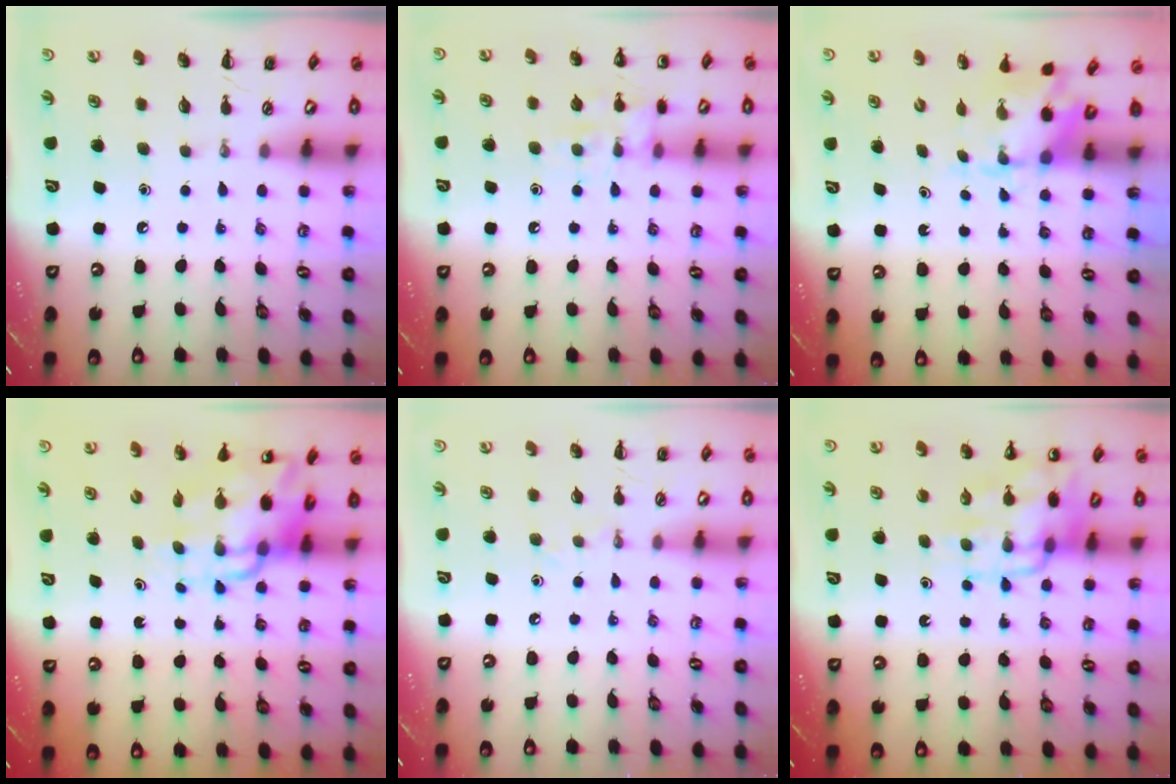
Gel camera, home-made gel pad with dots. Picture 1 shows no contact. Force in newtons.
{"total": 8.6, "press": 8.5, "slide": 0.8}
{"total": 4.1, "press": 4.1, "slide": 0.4}
{"total": 12.1, "press": 11.6, "slide": 3.3}
{"total": 3.2, "press": 3.1, "slide": 0.9}
{"total": 13.9, "press": 13.6, "slide": 2.7}